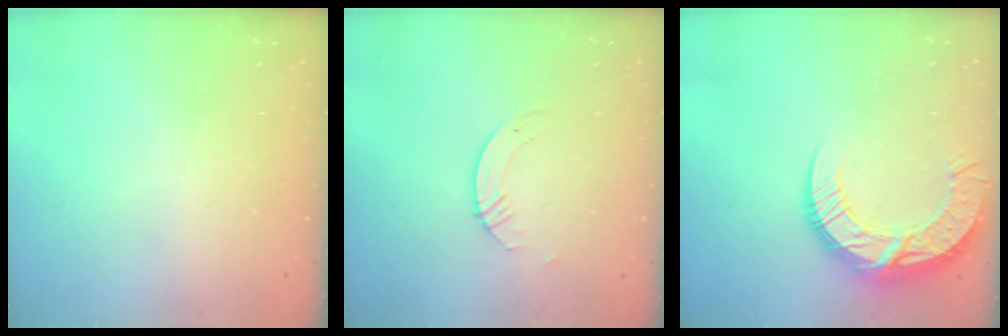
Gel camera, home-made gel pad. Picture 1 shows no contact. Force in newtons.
{"total": 2.8, "press": 2.8, "slide": 0.2}
{"total": 16.6, "press": 16.5, "slide": 1.4}